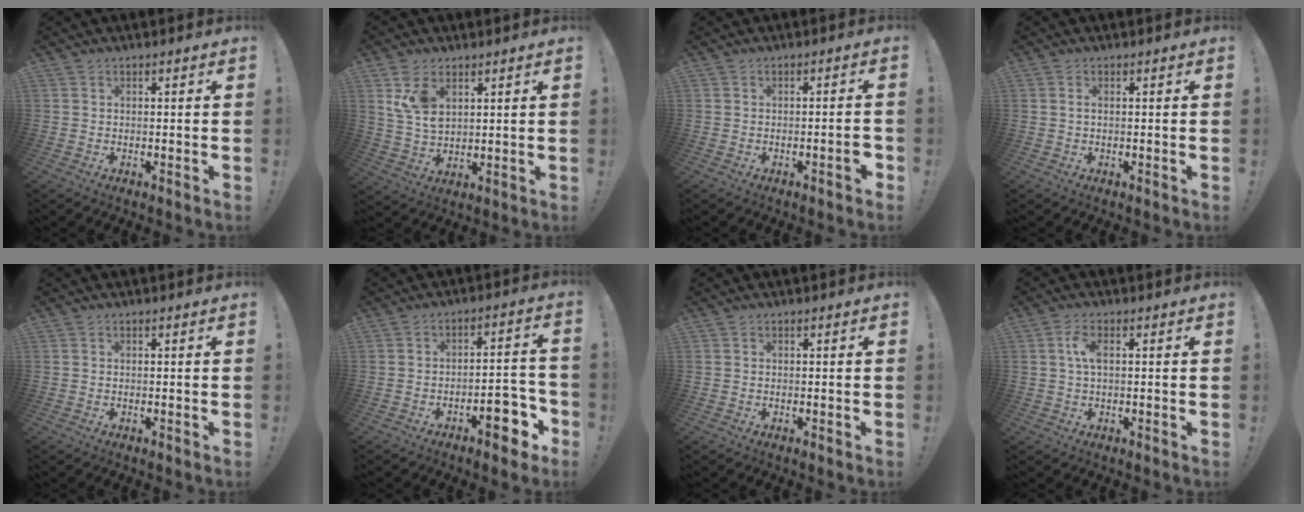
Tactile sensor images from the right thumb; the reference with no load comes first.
{"total": 8.5, "force": [4.4, 5.0, 5.4], "torque": [-0.103, -0.016, 0.084]}
{"total": 3.5, "force": [-1.4, 0.6, 3.2], "torque": [-0.048, 0.005, -0.020]}
{"total": 0.9, "force": [0.1, 0.4, 0.9], "torque": [-0.016, 0.003, 0.001]}
{"total": 0.0}
{"total": 9.9, "force": [-5.8, 3.8, 7.1], "torque": [-0.079, 0.037, -0.098]}
{"total": 0.0}
{"total": 4.4, "force": [0.6, 1.9, 3.9], "torque": [-0.081, 0.005, 0.008]}